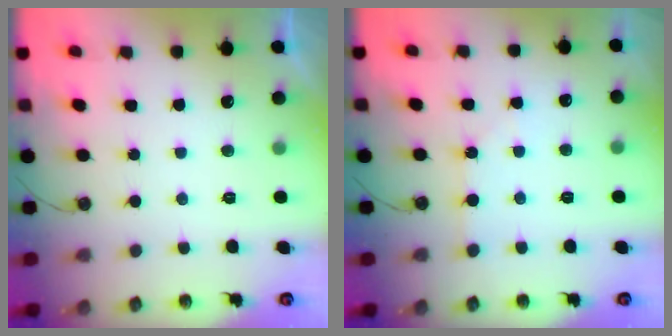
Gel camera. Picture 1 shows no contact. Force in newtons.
{"total": 1.7, "press": 1.7, "slide": 0.3}